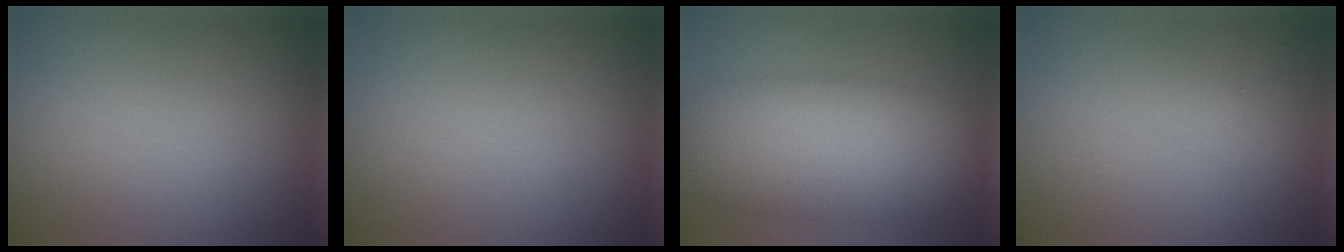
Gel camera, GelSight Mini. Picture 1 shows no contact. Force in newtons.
{"total": 0.0}
{"total": 9.6, "press": 9.6, "slide": 0.7}
{"total": 1.2, "press": 1.2, "slide": 0.0}